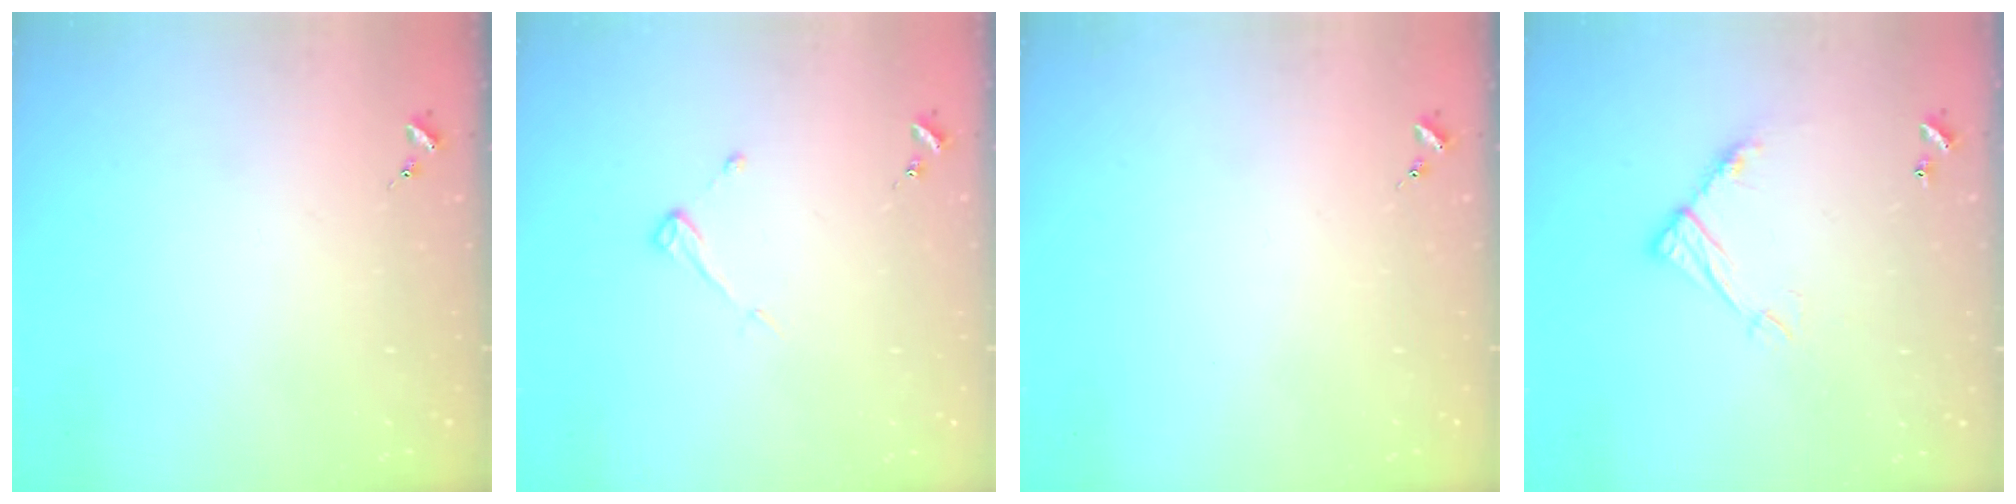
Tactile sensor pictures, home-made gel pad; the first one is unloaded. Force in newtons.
{"total": 3.8, "press": 3.8, "slide": 0.4}
{"total": 0.0}
{"total": 11.1, "press": 11.0, "slide": 0.5}